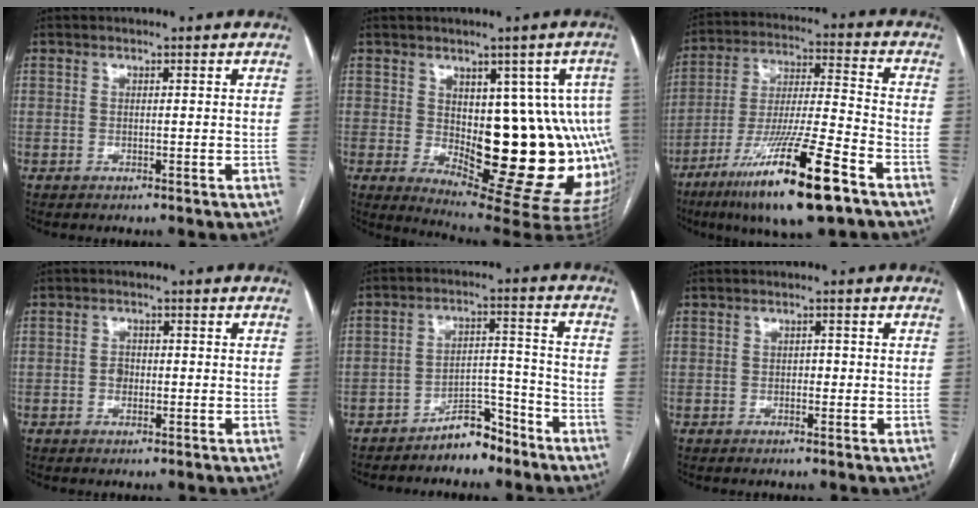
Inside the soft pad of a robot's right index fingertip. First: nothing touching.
{"total": 18.7, "force": [-1.0, 6.5, 17.4], "torque": [-0.150, 0.016, 0.012]}
{"total": 19.2, "force": [-11.3, 1.2, 15.4], "torque": [-0.279, -0.041, -0.199]}
{"total": 1.7, "force": [-0.3, 1.4, 1.0], "torque": [-0.015, 0.005, -0.005]}
{"total": 6.5, "force": [-5.4, 2.6, 2.4], "torque": [-0.032, 0.022, -0.089]}
{"total": 0.9, "force": [-0.2, 0.7, 0.6], "torque": [-0.006, 0.002, -0.005]}